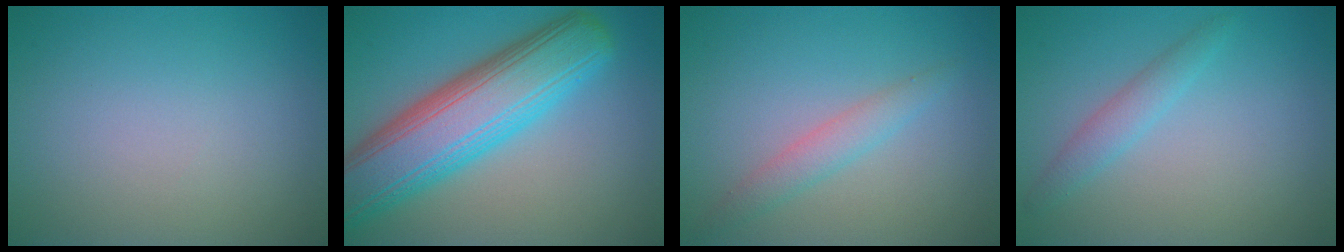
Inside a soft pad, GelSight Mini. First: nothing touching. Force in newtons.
{"total": 10.4, "press": 10.4, "slide": 0.3}
{"total": 2.0, "press": 2.0, "slide": 0.2}
{"total": 1.9, "press": 1.9, "slide": 0.1}